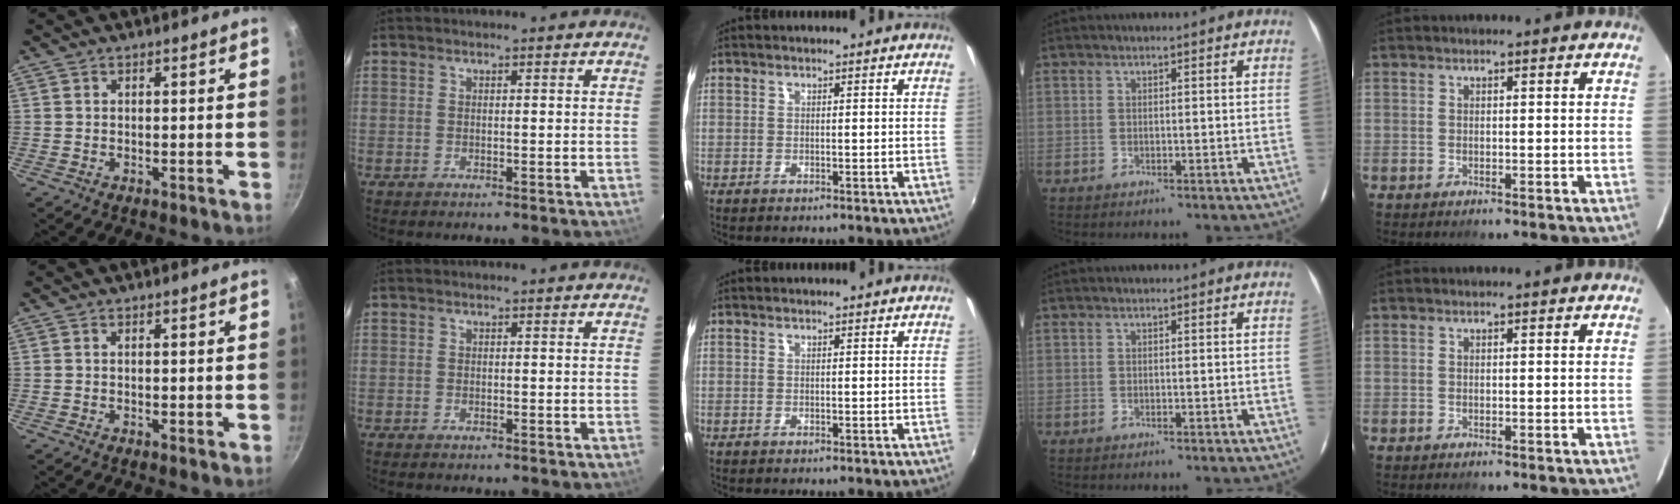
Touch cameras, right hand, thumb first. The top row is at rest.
{"thumb": {"total": 0.7, "force": [0.1, 0.2, 0.6], "torque": [-0.008, -0.001, -0.001]}, "index": {"total": 0.7, "force": [-0.6, 0.4, 0.2], "torque": [-0.004, -0.002, -0.013]}}